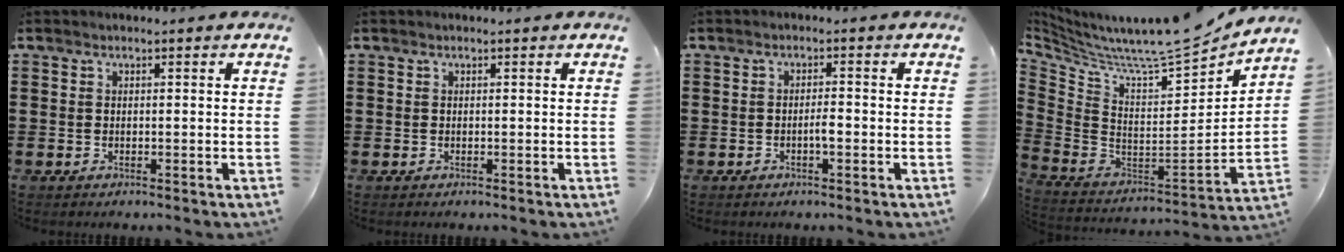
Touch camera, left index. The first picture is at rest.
{"total": 0.0}
{"total": 2.0, "force": [-0.6, 0.4, 1.8], "torque": [-0.036, 0.003, -0.011]}
{"total": 8.9, "force": [8.1, -0.2, 3.8], "torque": [-0.100, -0.076, 0.124]}